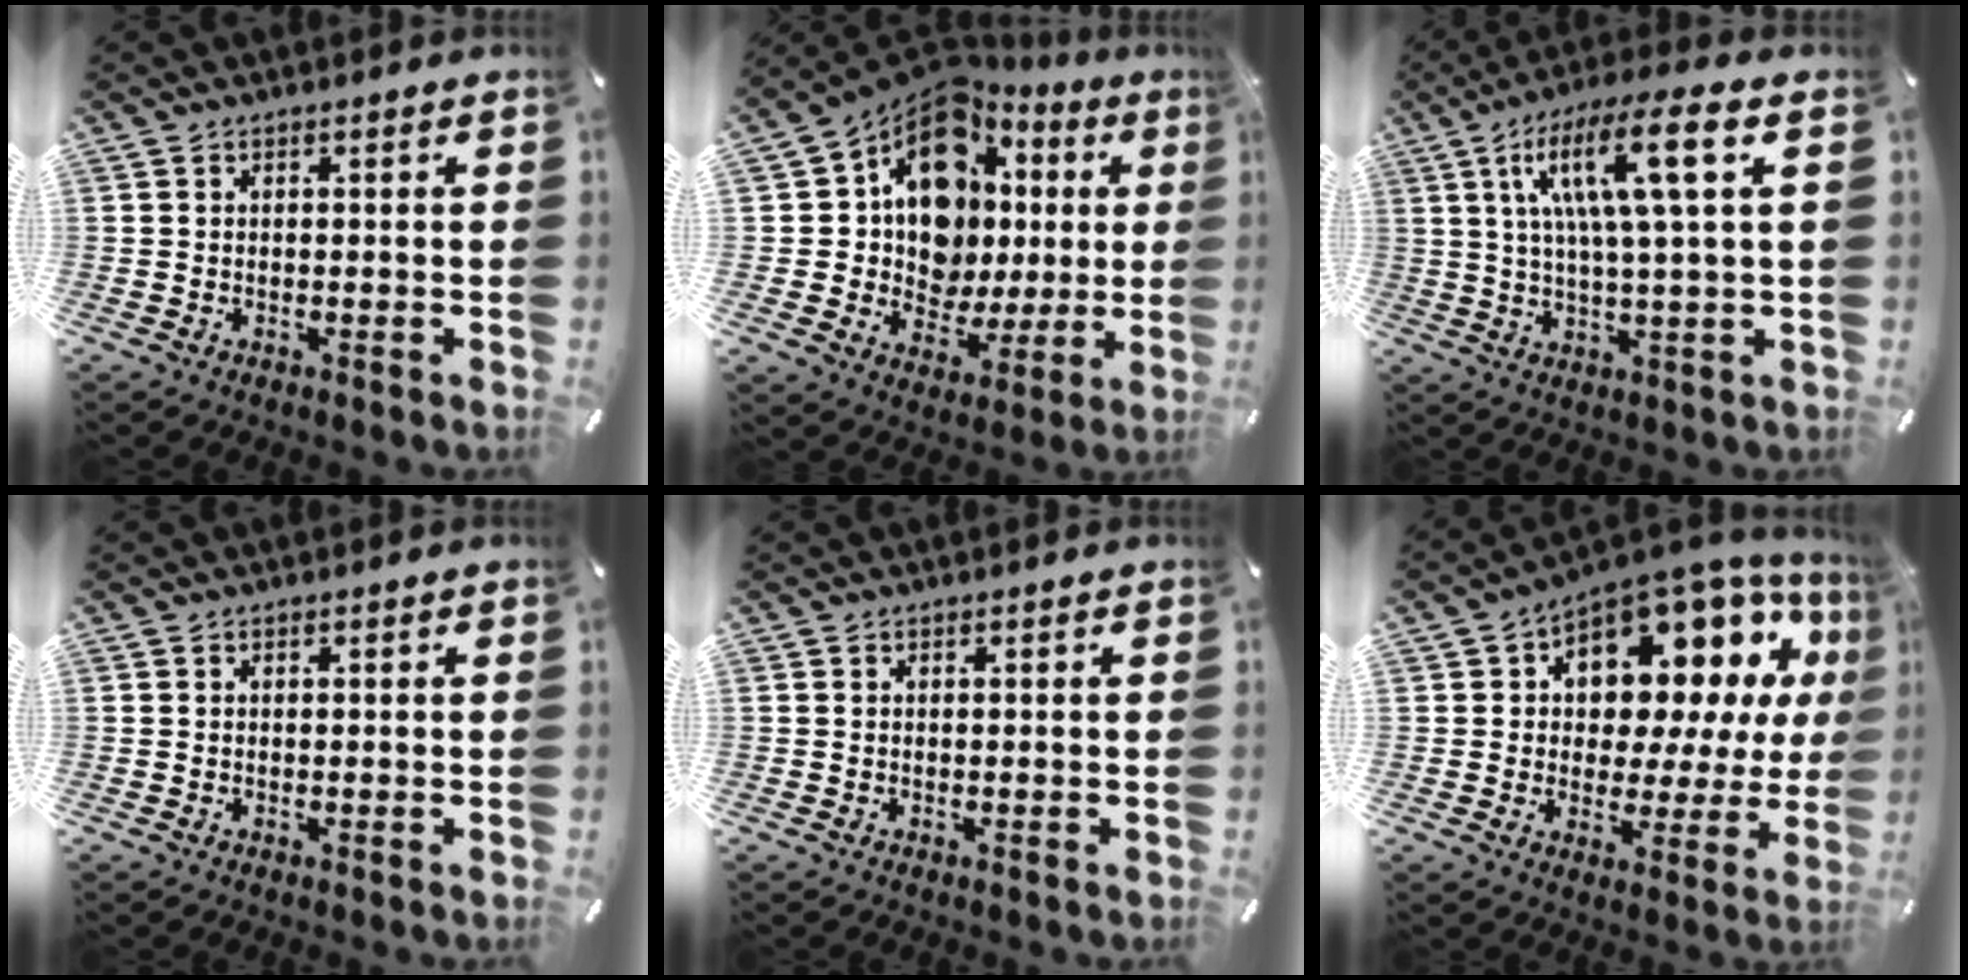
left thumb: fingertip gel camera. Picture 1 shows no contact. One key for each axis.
{"total": 14.2, "fx": 5.1, "fy": 11.2, "fz": 7.1, "tx": -0.131, "ty": -0.055, "tz": 0.095}
{"total": 14.1, "fx": 4.8, "fy": 2.2, "fz": 13.1, "tx": -0.251, "ty": 0.001, "tz": 0.073}
{"total": 0.0}
{"total": 0.0}
{"total": 13.0, "fx": 7.8, "fy": 8.3, "fz": 6.3, "tx": -0.090, "ty": -0.081, "tz": 0.136}